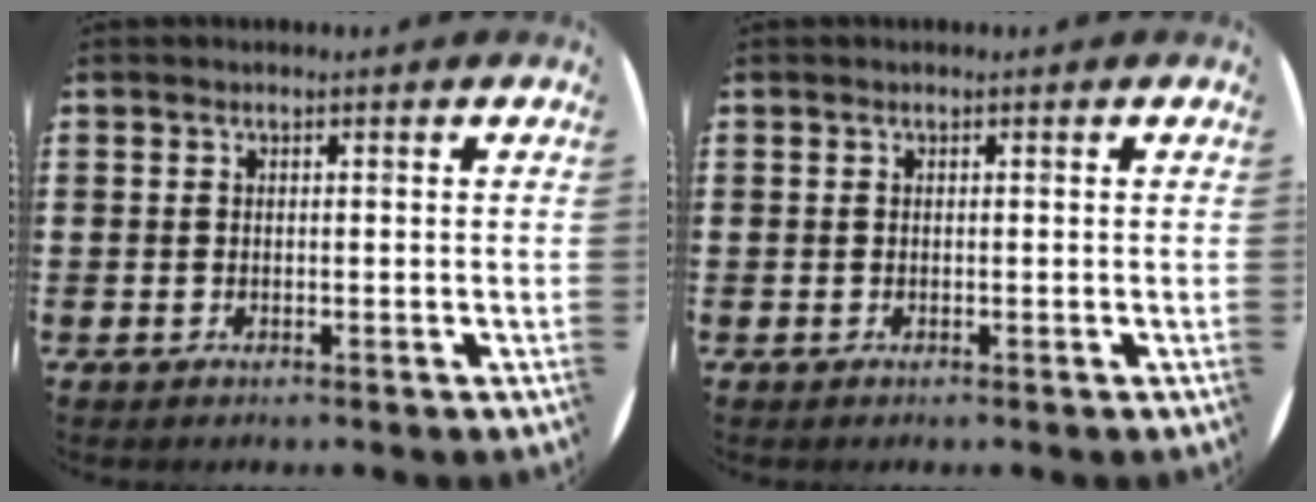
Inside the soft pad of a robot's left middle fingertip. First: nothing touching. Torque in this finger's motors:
{"motor_torque": [0.00, 0.00, 0.00, 0.00]}